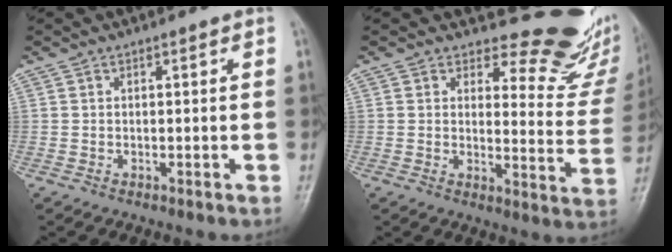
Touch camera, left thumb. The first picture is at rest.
{"total": 14.4, "force": [13.2, 5.2, 2.0], "torque": [0.025, -0.138, 0.133]}